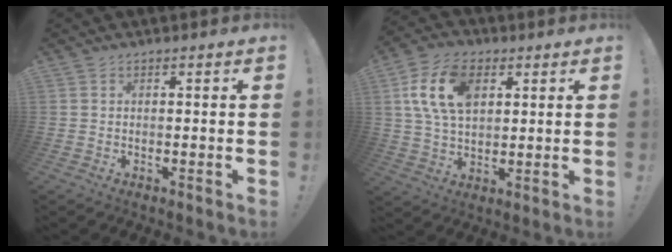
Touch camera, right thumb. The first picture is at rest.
{"total": 15.0, "force": [5.1, 9.5, 10.5], "torque": [-0.206, 0.003, 0.096]}